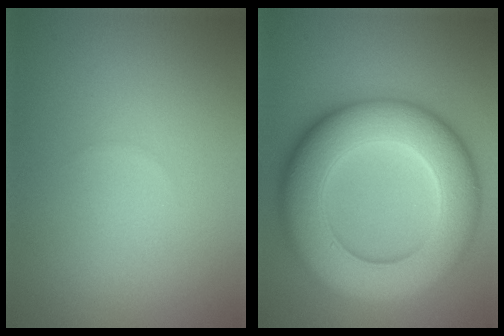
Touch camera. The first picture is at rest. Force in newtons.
{"total": 12.9, "press": 12.9, "slide": 0.4}